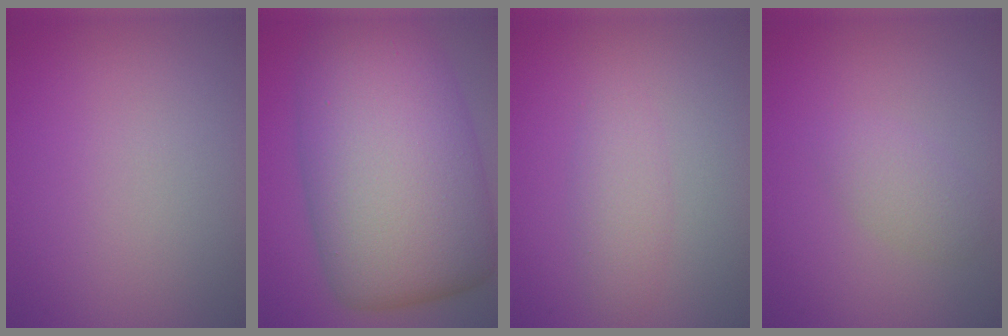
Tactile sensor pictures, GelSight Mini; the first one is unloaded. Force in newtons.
{"total": 15.7, "press": 15.7, "slide": 0.2}
{"total": 1.8, "press": 1.8, "slide": 0.1}
{"total": 1.8, "press": 1.8, "slide": 0.2}